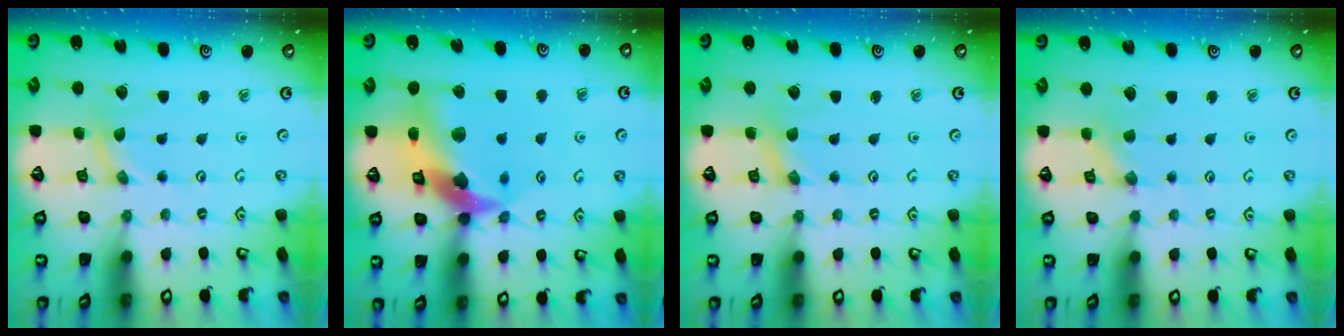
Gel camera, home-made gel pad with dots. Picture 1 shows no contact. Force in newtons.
{"total": 17.0, "press": 16.9, "slide": 2.2}
{"total": 1.1, "press": 1.1, "slide": 0.2}
{"total": 0.6, "press": 0.6, "slide": 0.2}